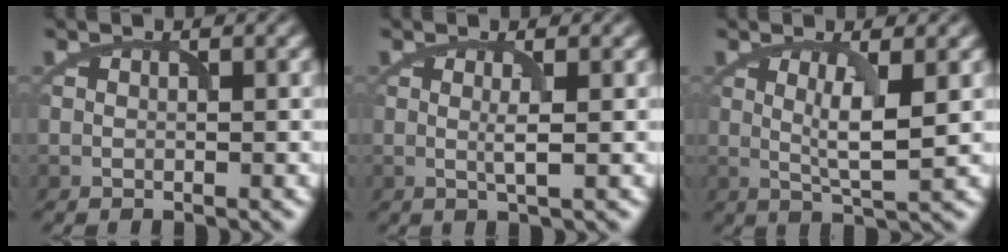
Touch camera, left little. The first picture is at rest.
{"total": 1.3, "force": [0.0, 0.1, 1.3], "torque": [-0.024, -0.003, 0.001]}
{"total": 3.7, "force": [0.3, 0.8, 3.6], "torque": [-0.065, -0.001, 0.011]}